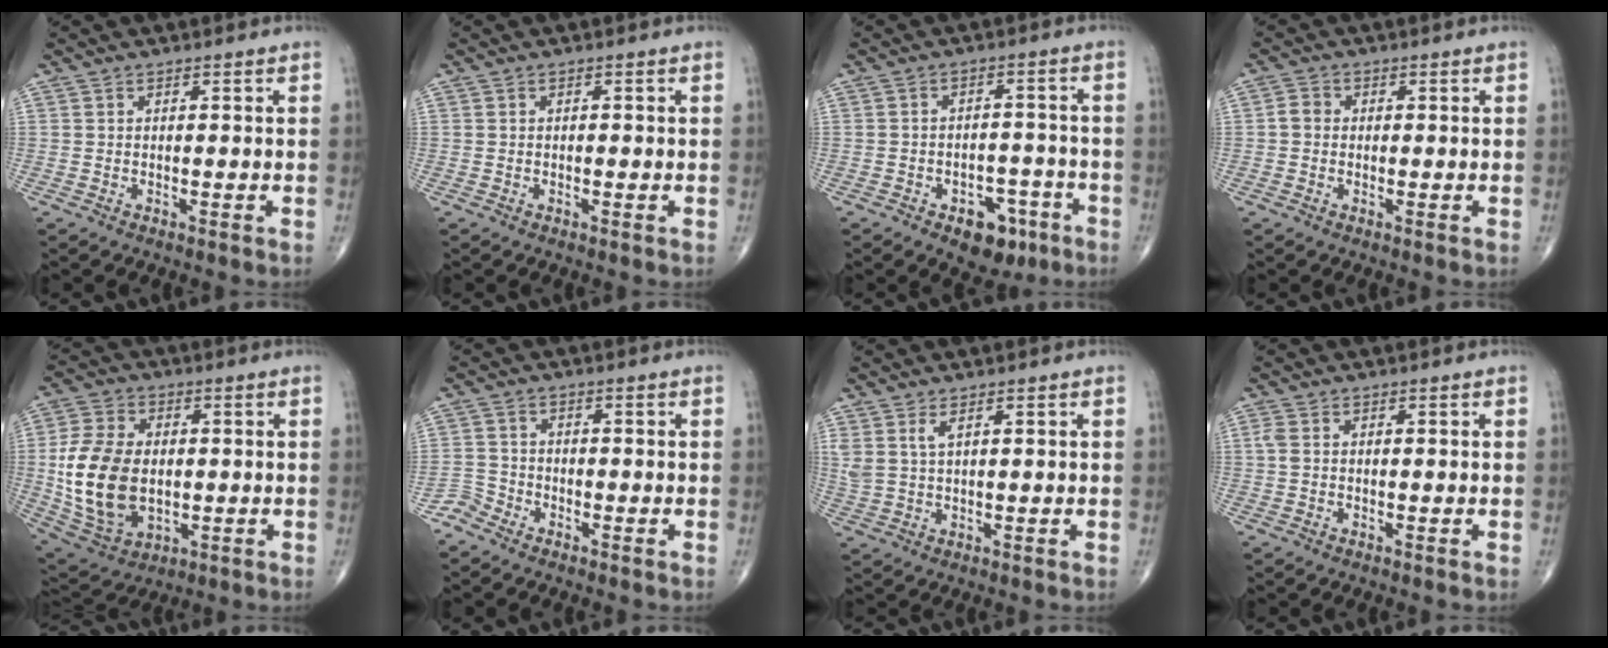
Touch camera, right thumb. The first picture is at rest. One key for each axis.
{"total": 0.0}
{"total": 8.3, "fx": -4.6, "fy": 5.2, "fz": 4.6, "tx": -0.032, "ty": 0.036, "tz": -0.059}
{"total": 2.4, "fx": -0.1, "fy": 2.1, "fz": 1.1, "tx": -0.014, "ty": 0.007, "tz": -0.007}
{"total": 16.9, "fx": -0.6, "fy": 11.2, "fz": 12.7, "tx": -0.241, "ty": -0.005, "tz": 0.004}
{"total": 2.8, "fx": -2.5, "fy": 1.3, "fz": 0.0, "tx": 0.003, "ty": 0.002, "tz": -0.057}
{"total": 2.9, "fx": 1.5, "fy": 1.0, "fz": 2.3, "tx": -0.058, "ty": 0.002, "tz": 0.039}
{"total": 1.6, "fx": 0.2, "fy": 0.9, "fz": 1.3, "tx": -0.040, "ty": 0.007, "tz": 0.004}